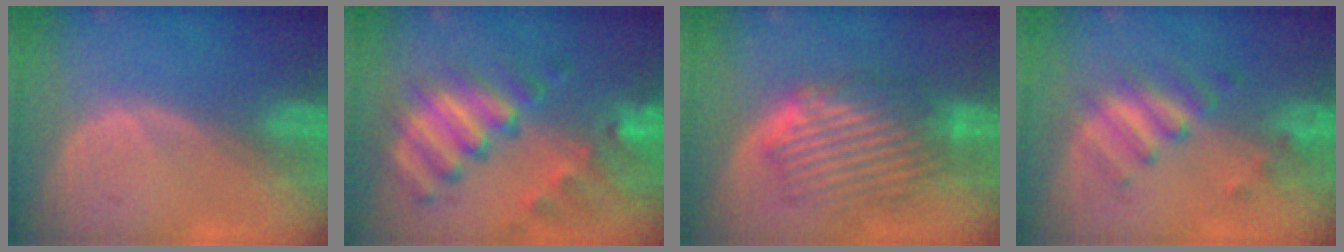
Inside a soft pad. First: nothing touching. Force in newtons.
{"total": 11.1, "press": 9.5, "slide": 5.7}
{"total": 8.4, "press": 8.1, "slide": 2.2}
{"total": 5.4, "press": 5.3, "slide": 1.0}